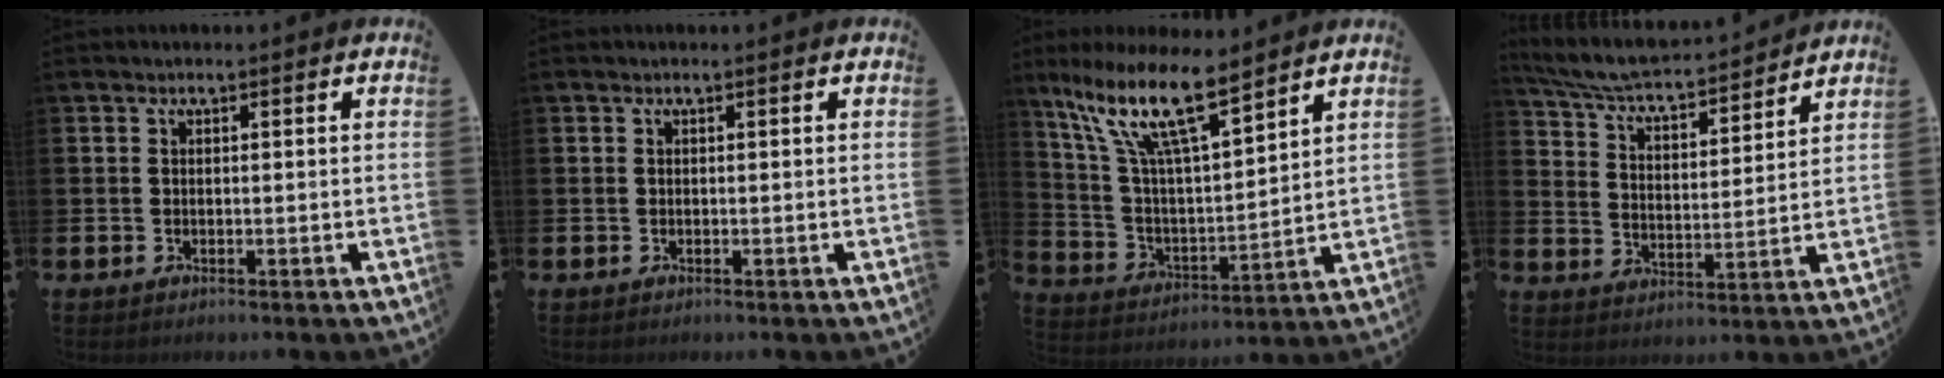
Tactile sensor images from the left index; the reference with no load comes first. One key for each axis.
{"total": 0.0}
{"total": 13.0, "fx": 9.4, "fy": 3.1, "fz": 8.4, "tx": -0.192, "ty": -0.037, "tz": 0.162}
{"total": 6.4, "fx": 6.0, "fy": 0.8, "fz": 2.0, "tx": -0.065, "ty": -0.052, "tz": 0.098}